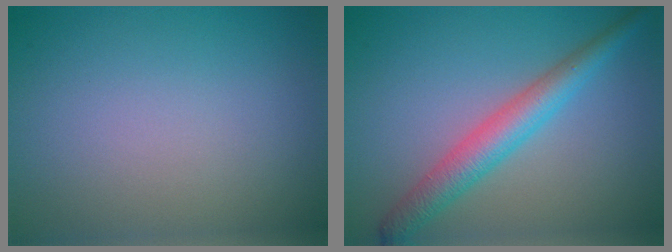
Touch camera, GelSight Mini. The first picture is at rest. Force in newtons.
{"total": 4.0, "press": 4.0, "slide": 0.1}